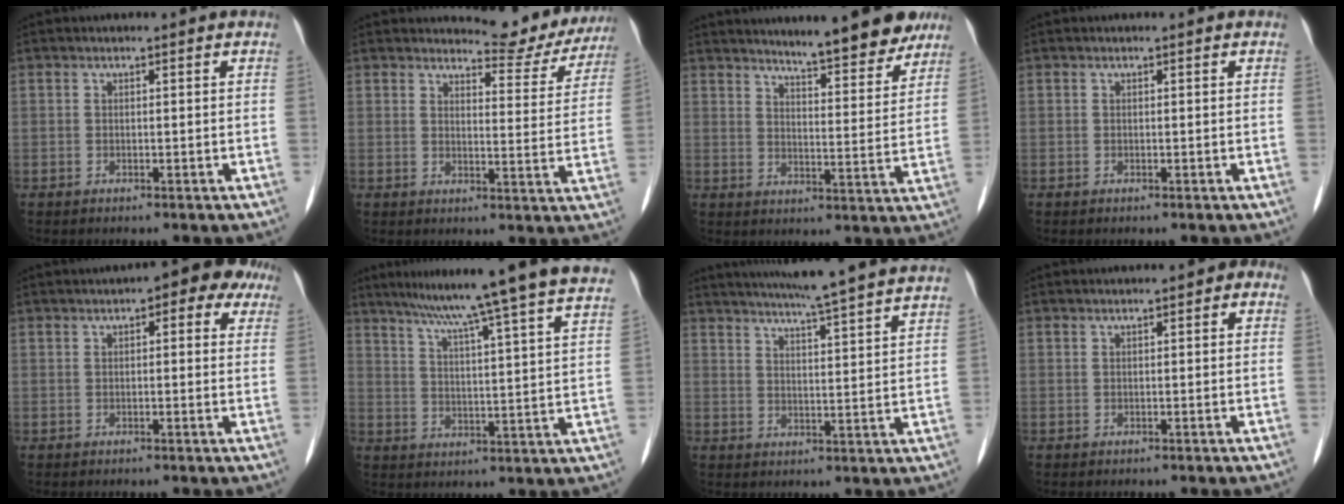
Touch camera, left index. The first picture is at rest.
{"total": 8.8, "force": [8.5, 2.1, 0.7], "torque": [-0.003, -0.023, 0.095]}
{"total": 12.3, "force": [11.0, 1.4, 5.3], "torque": [-0.066, -0.012, 0.142]}
{"total": 0.0}
{"total": 7.2, "force": [4.0, 2.6, 5.4], "torque": [-0.052, 0.026, 0.040]}
{"total": 21.8, "force": [18.9, -2.1, 10.6], "torque": [-0.169, -0.031, 0.245]}
{"total": 16.2, "force": [14.6, -1.4, 6.9], "torque": [-0.115, -0.019, 0.187]}
{"total": 2.3, "force": [1.0, 0.7, 1.9], "torque": [-0.026, 0.016, 0.011]}